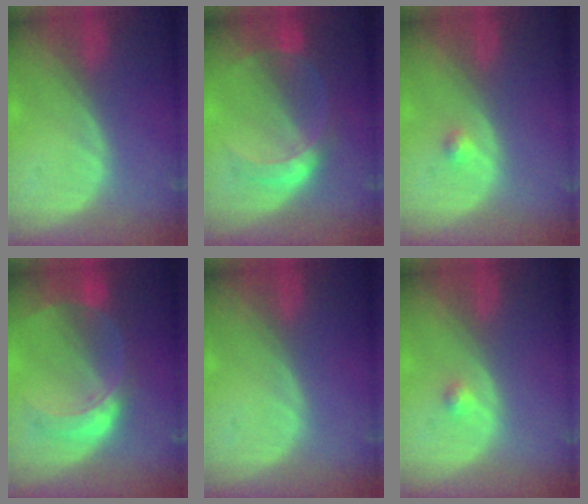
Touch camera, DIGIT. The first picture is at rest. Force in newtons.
{"total": 5.5, "press": 5.5, "slide": 0.1}
{"total": 1.3, "press": 1.1, "slide": 0.7}
{"total": 7.6, "press": 6.6, "slide": 3.7}
{"total": 0.0}
{"total": 1.3, "press": 1.1, "slide": 0.7}